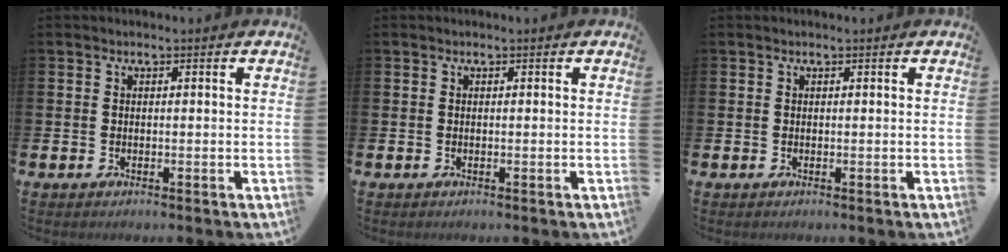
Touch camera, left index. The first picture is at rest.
{"total": 0.0}
{"total": 0.0}